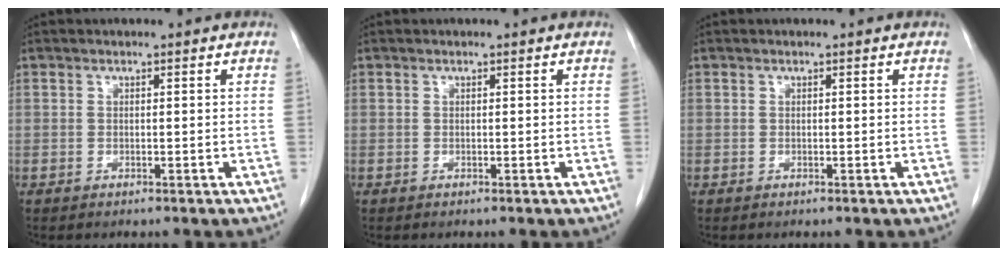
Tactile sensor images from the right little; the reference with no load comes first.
{"total": 0.0}
{"total": 0.0}